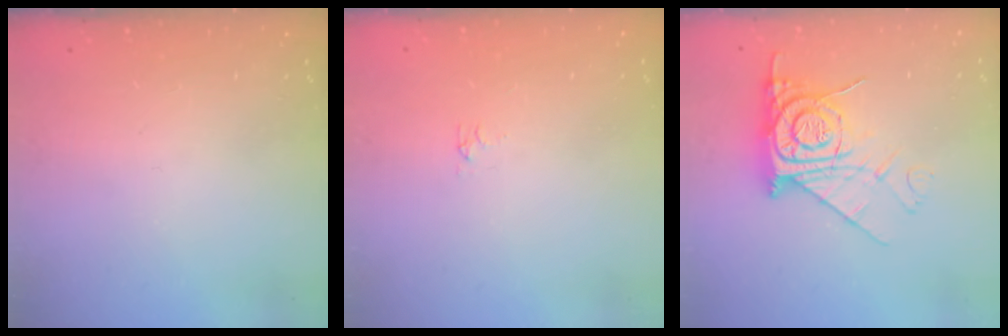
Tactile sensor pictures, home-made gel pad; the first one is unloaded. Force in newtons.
{"total": 2.9, "press": 2.9, "slide": 0.5}
{"total": 12.8, "press": 12.7, "slide": 1.2}